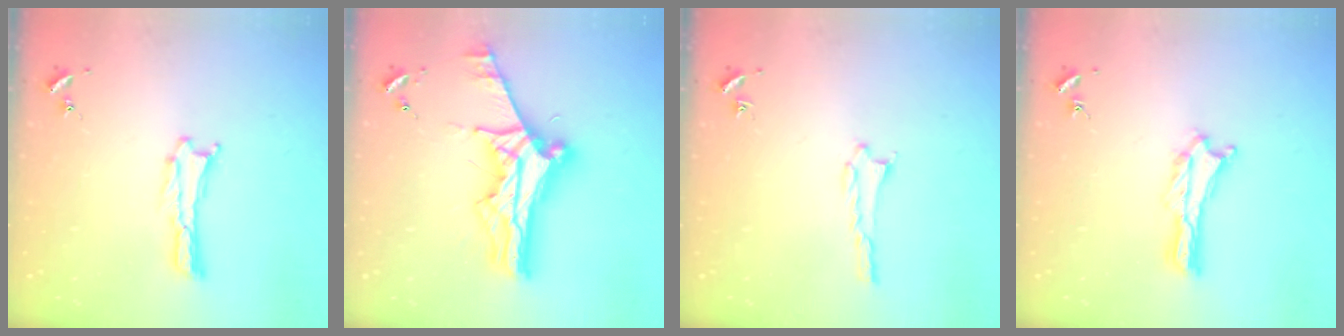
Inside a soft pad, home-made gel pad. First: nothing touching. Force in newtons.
{"total": 11.4, "press": 11.4, "slide": 1.1}
{"total": 1.4, "press": 1.4, "slide": 0.2}
{"total": 0.9, "press": 0.9, "slide": 0.2}